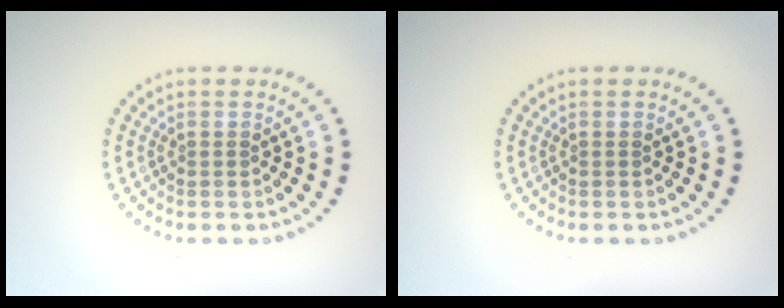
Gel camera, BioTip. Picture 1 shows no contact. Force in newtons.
{"total": 0.0}